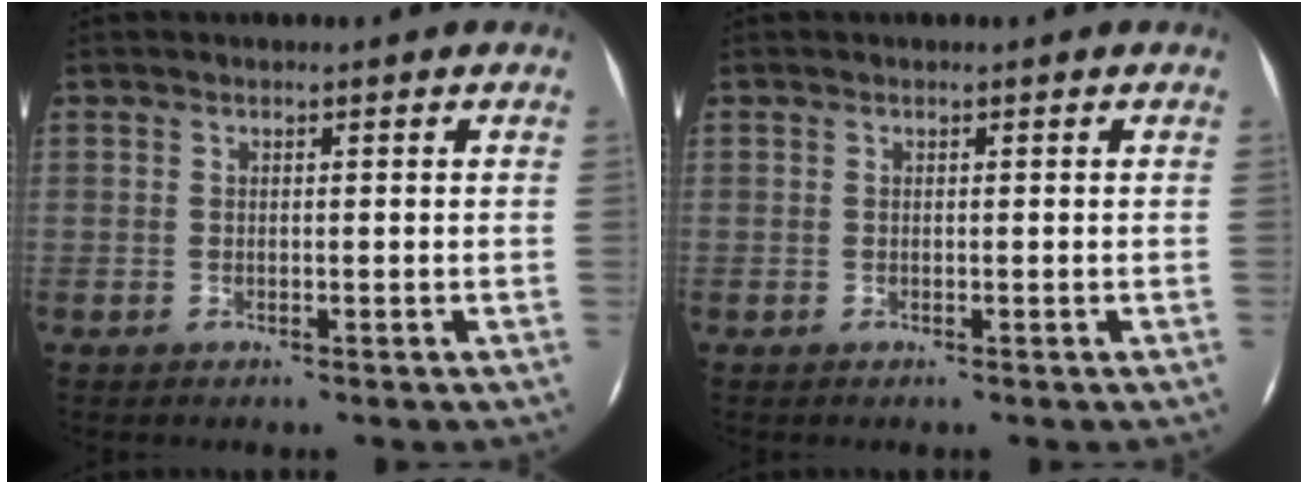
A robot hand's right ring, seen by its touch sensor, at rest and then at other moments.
{"total": 0.0}